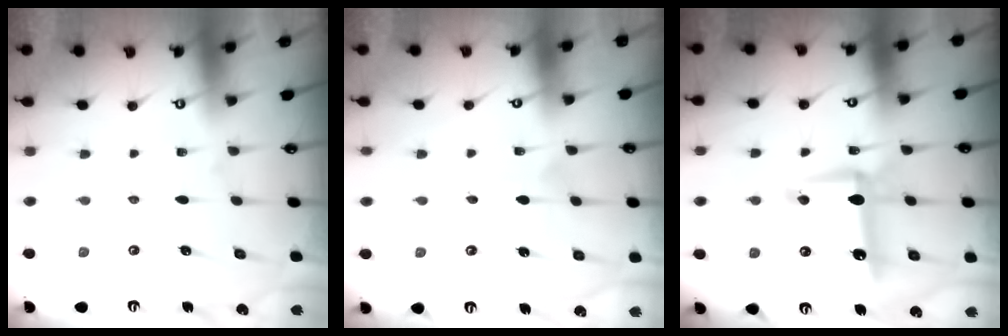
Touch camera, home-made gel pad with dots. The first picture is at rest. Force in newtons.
{"total": 3.5, "press": 3.5, "slide": 0.4}
{"total": 11.4, "press": 11.4, "slide": 0.8}